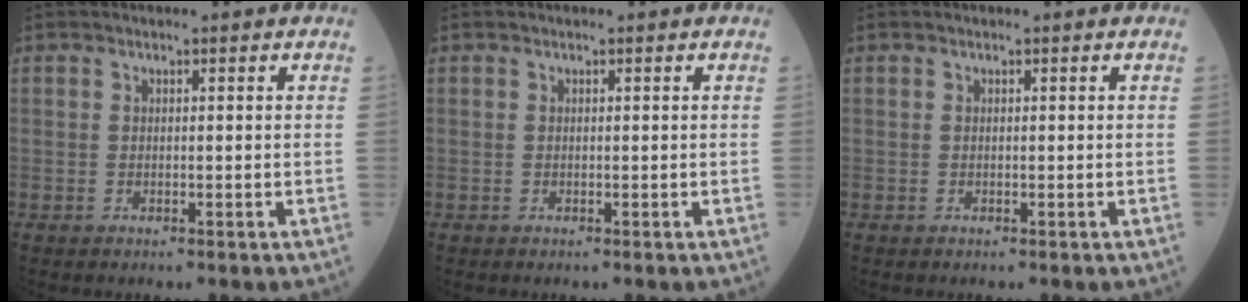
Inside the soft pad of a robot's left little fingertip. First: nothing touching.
{"total": 0.0}
{"total": 0.0}